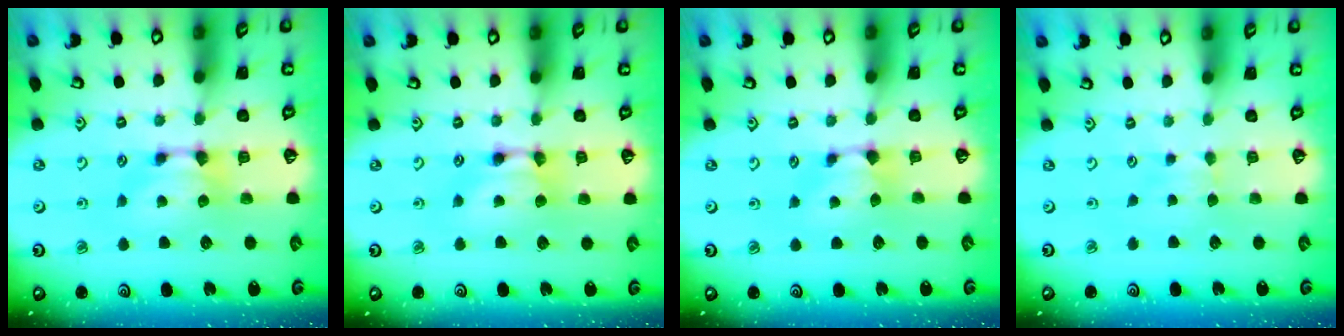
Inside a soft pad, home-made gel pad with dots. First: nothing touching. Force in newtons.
{"total": 1.6, "press": 1.6, "slide": 0.2}
{"total": 0.9, "press": 0.7, "slide": 0.6}
{"total": 2.2, "press": 2.2, "slide": 0.4}